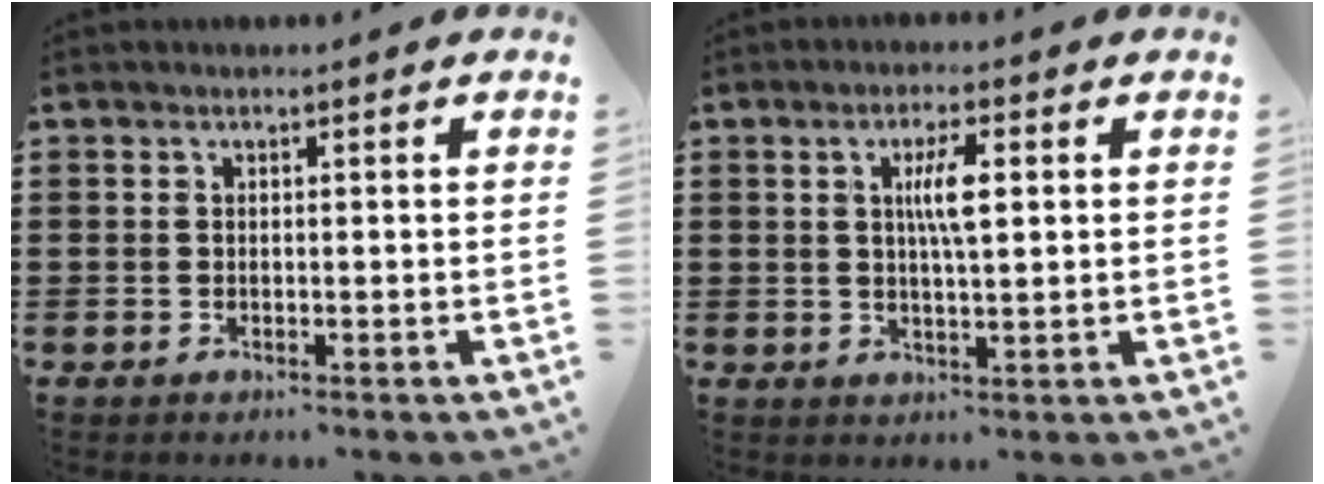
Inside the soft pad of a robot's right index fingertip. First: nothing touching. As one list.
[{"total": 5.0, "force": [1.0, 1.2, 4.8], "torque": [-0.095, 0.008, 0.014]}]